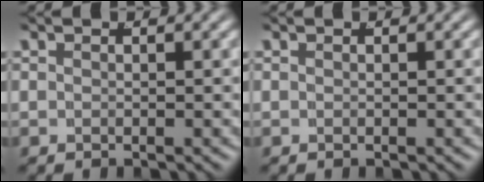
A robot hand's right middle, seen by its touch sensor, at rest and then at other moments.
{"total": 0.0}